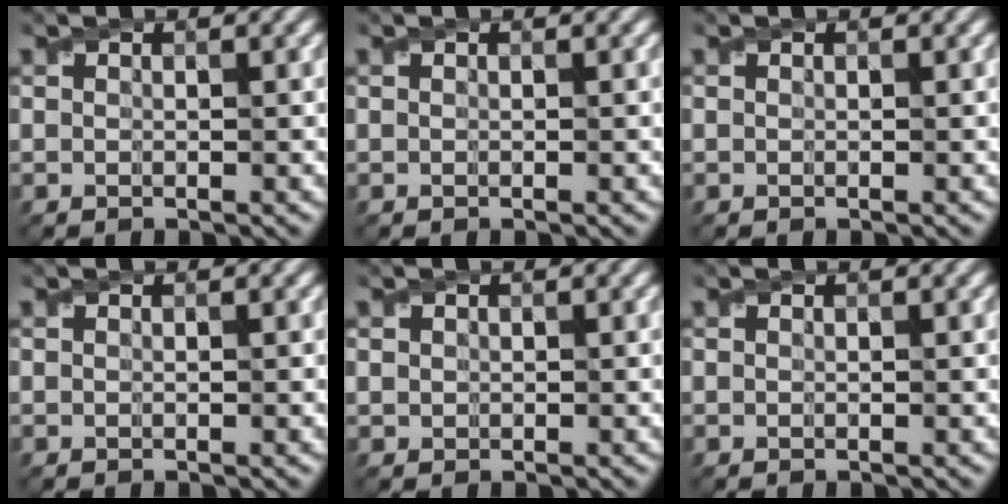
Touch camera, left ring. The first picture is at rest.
{"total": 0.0}
{"total": 0.0}
{"total": 0.0}
{"total": 0.6, "force": [0.2, 0.6, 0.0], "torque": [0.002, -0.002, 0.006]}
{"total": 0.0}